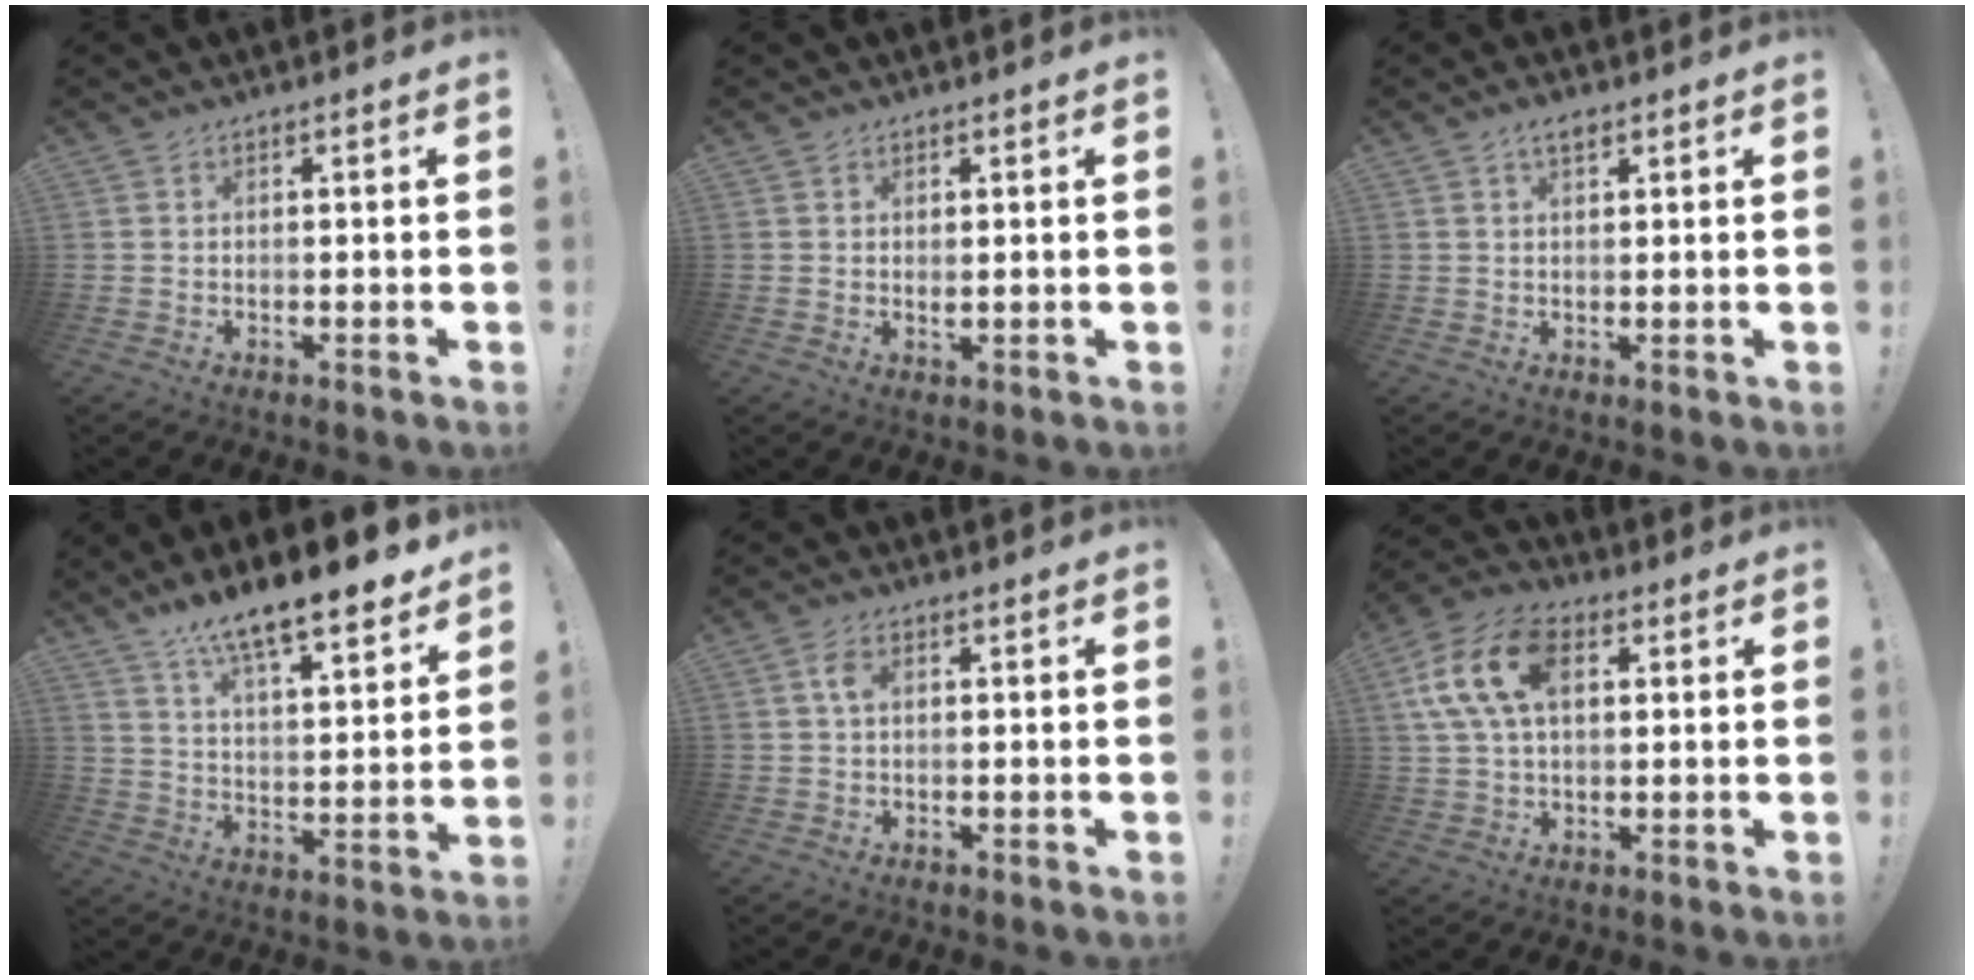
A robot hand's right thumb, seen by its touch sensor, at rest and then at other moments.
{"total": 1.3, "force": [0.9, 0.4, 0.7], "torque": [0.000, -0.009, 0.014]}
{"total": 2.8, "force": [1.9, 1.1, 1.9], "torque": [-0.031, -0.005, 0.032]}
{"total": 12.7, "force": [10.7, 2.1, 6.5], "torque": [-0.121, -0.084, 0.181]}
{"total": 3.1, "force": [0.7, 1.8, 2.4], "torque": [-0.042, 0.003, 0.010]}
{"total": 16.0, "force": [4.5, 9.9, 11.8], "torque": [-0.232, 0.005, 0.083]}